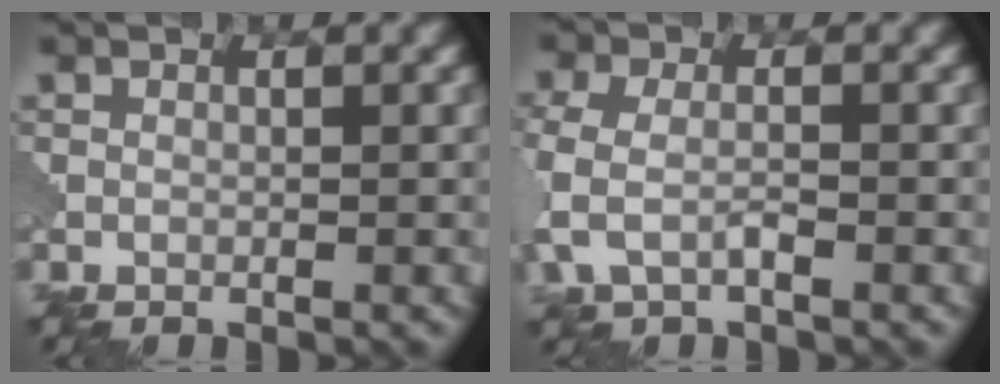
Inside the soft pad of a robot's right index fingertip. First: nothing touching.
{"total": 3.4, "force": [-1.1, 1.9, 2.6], "torque": [-0.075, -0.002, -0.027]}